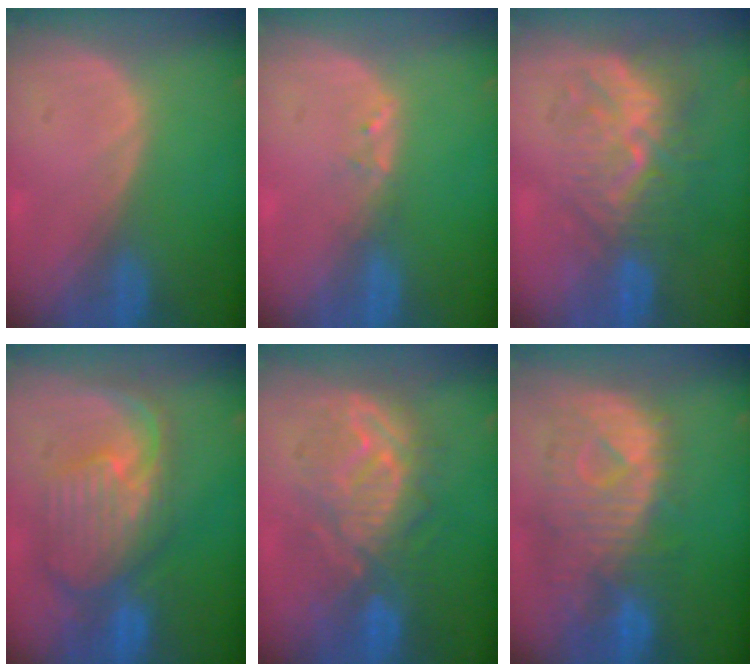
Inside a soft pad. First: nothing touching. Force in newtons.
{"total": 1.2, "press": 1.1, "slide": 0.2}
{"total": 10.0, "press": 8.6, "slide": 4.9}
{"total": 10.5, "press": 9.4, "slide": 4.8}
{"total": 9.4, "press": 9.4, "slide": 0.6}
{"total": 11.3, "press": 9.9, "slide": 5.4}